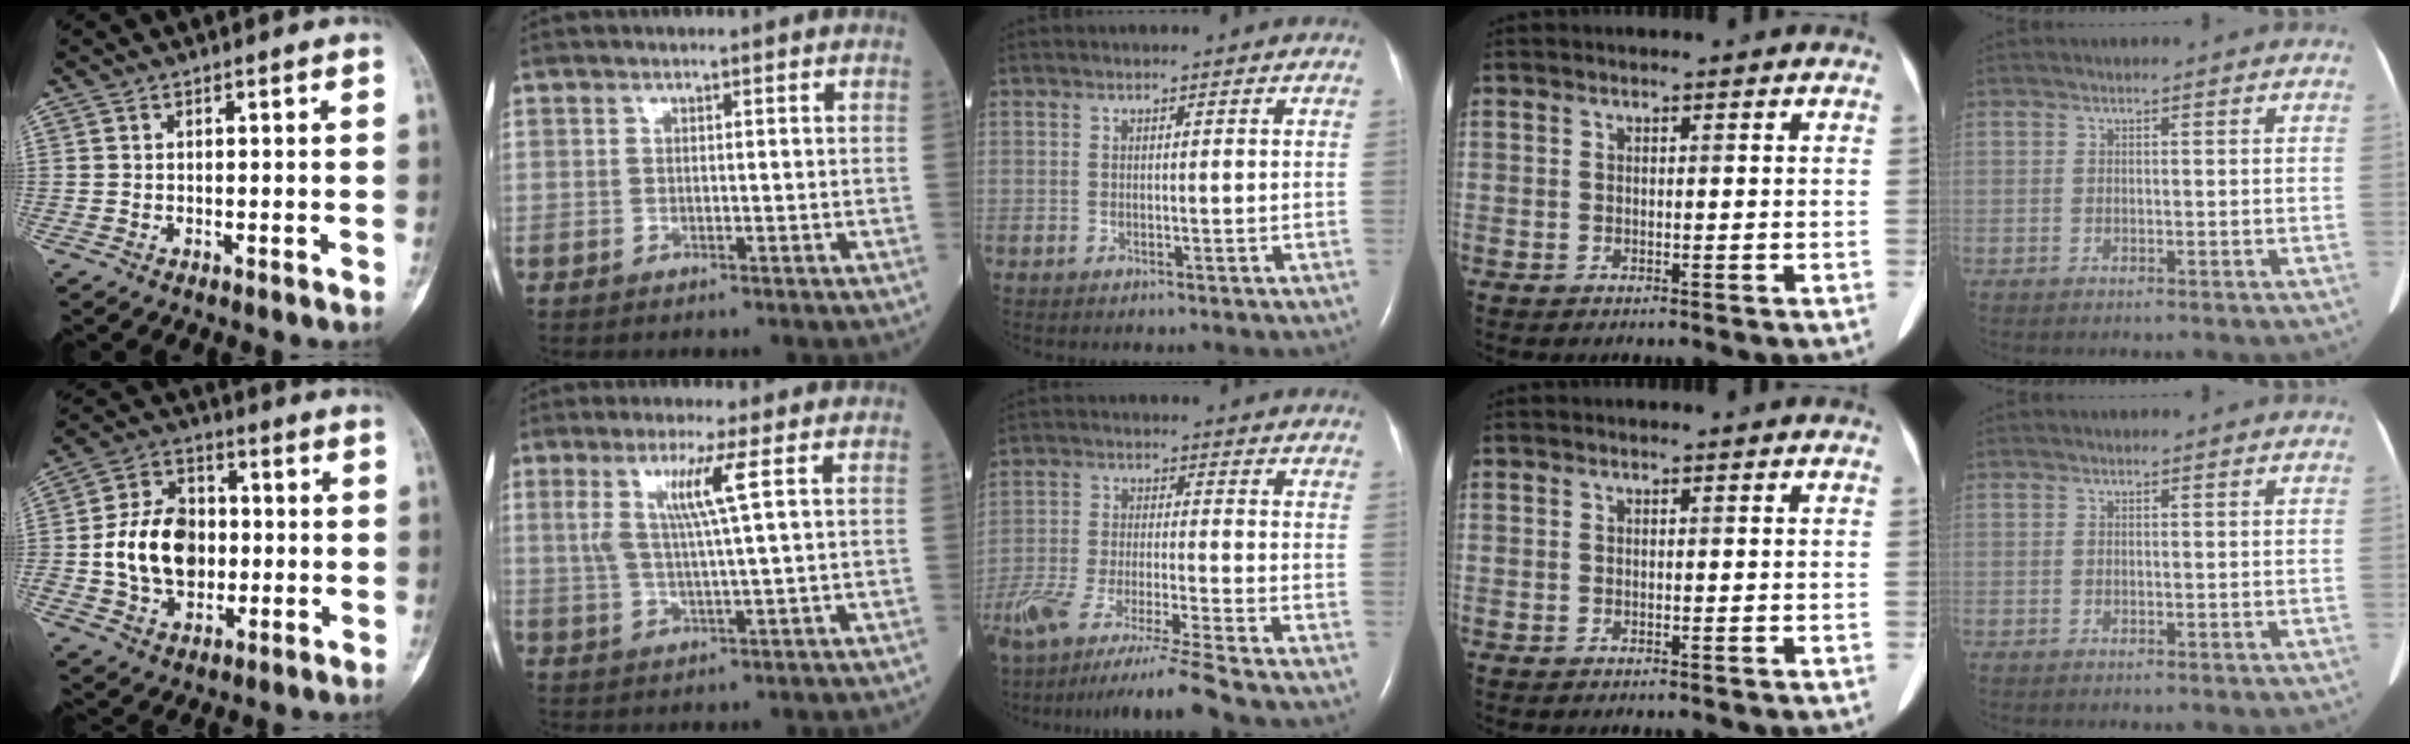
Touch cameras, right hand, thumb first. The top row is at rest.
{"thumb": {"total": 14.5, "force": [-0.8, 10.6, 9.9], "torque": [-0.146, 0.022, -0.015]}, "index": {"total": 6.6, "force": [2.2, -0.9, 6.1], "torque": [-0.124, 0.002, 0.046]}, "middle": {"total": 15.9, "force": [-13.3, -2.3, 8.4], "torque": [-0.157, -0.052, -0.229]}}